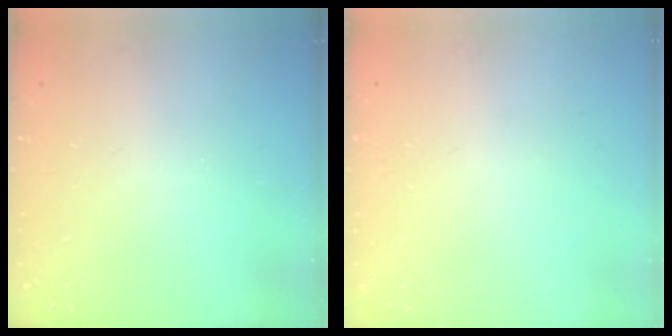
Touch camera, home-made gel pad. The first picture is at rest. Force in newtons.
{"total": 0.0}